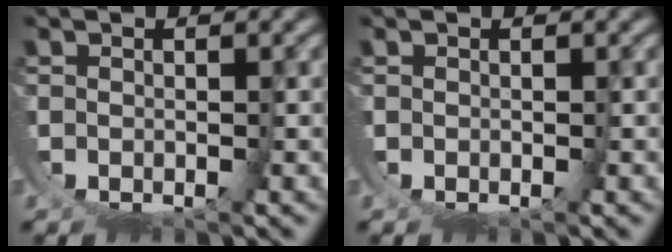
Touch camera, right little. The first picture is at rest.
{"total": 0.0}